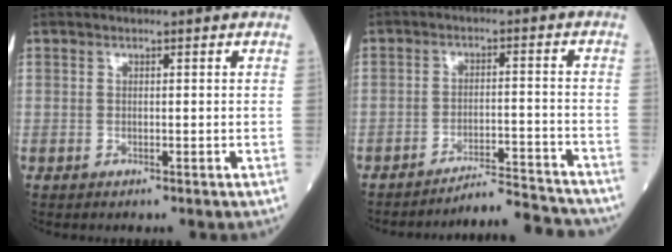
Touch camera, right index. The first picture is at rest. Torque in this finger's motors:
{"motor_torque": [0.36, -0.73, 0.04, 0.00]}